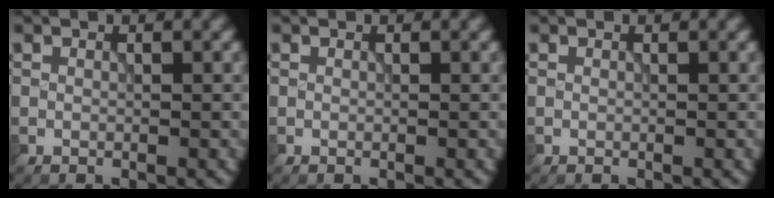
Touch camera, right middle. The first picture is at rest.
{"total": 0.0}
{"total": 0.0}